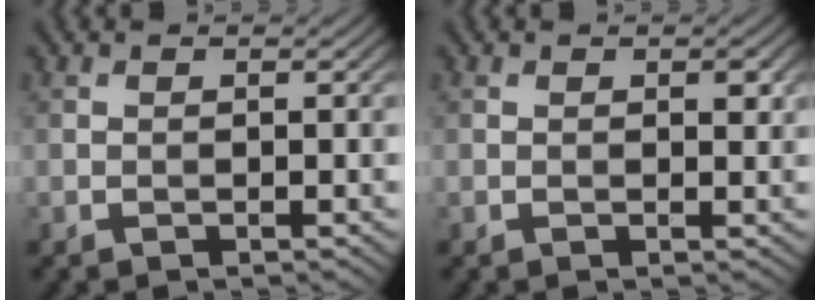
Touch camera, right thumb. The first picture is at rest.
{"total": 1.2, "force": [0.5, 0.5, 0.9], "torque": [-0.010, -0.004, 0.008]}